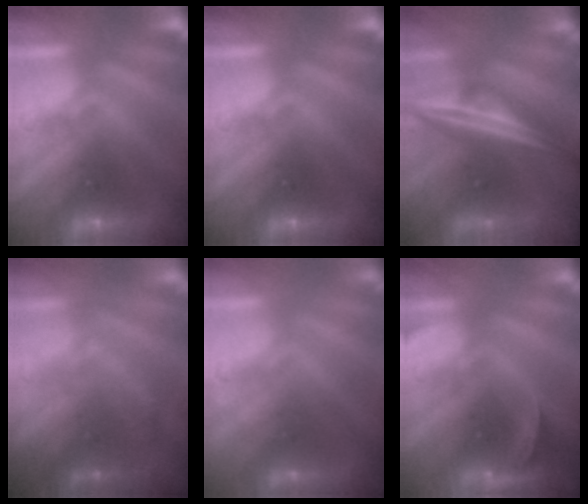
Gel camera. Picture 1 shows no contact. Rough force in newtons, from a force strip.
{"total": 0.0}
{"total": 7.3}
{"total": 2.0}
{"total": 1.6}
{"total": 2.6}